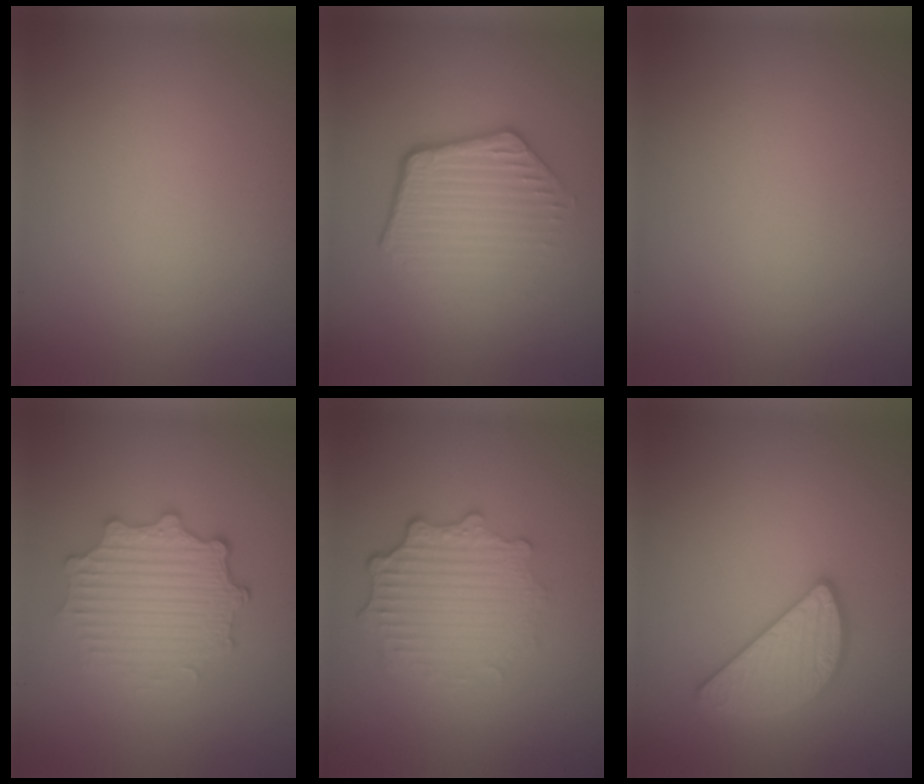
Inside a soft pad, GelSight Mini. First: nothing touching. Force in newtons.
{"total": 4.2, "press": 3.1, "slide": 2.9}
{"total": 0.0}
{"total": 4.6, "press": 3.6, "slide": 2.8}
{"total": 3.7, "press": 2.9, "slide": 2.3}
{"total": 3.1, "press": 3.1, "slide": 0.3}